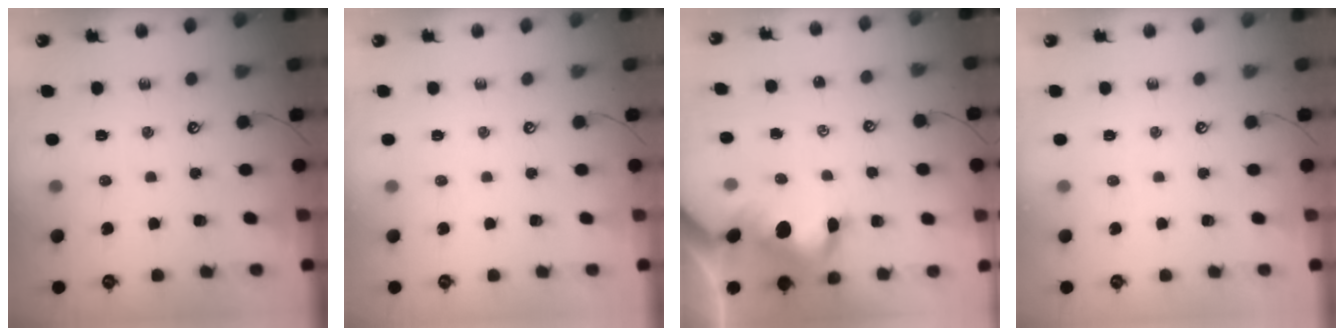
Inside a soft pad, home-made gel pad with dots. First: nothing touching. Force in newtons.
{"total": 0.0}
{"total": 7.3, "press": 7.2, "slide": 1.0}
{"total": 0.0}